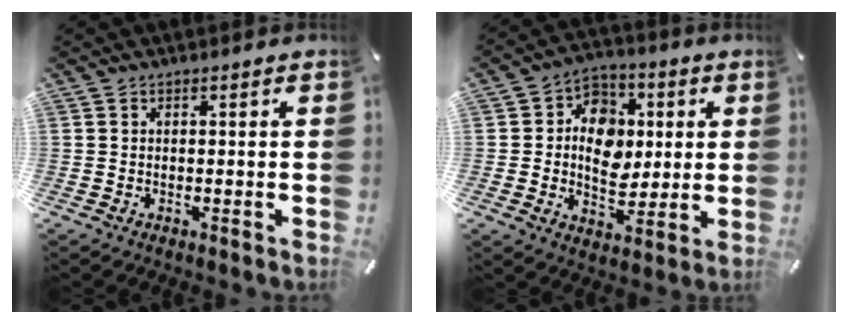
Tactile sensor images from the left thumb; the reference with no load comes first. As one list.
[{"total": 11.1, "force": [0.2, 9.3, 6.1], "torque": [-0.087, 0.013, 0.009]}]